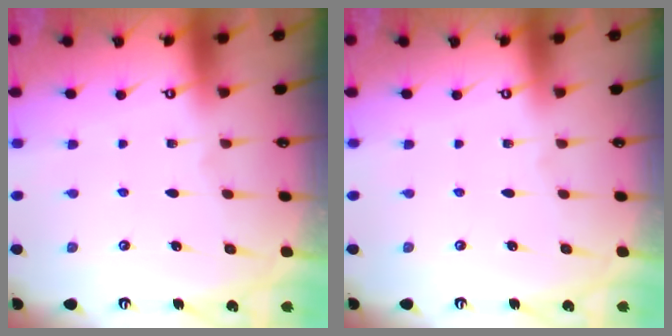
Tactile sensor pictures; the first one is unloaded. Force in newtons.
{"total": 0.0}